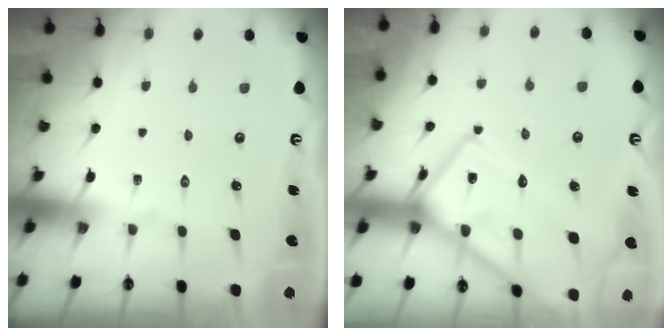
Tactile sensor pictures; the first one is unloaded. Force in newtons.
{"total": 16.1, "press": 16.0, "slide": 1.4}